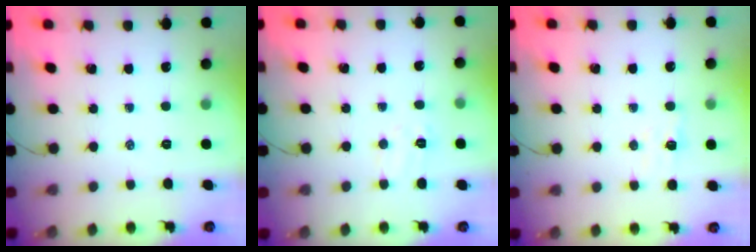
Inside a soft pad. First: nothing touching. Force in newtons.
{"total": 5.0, "press": 4.9, "slide": 1.1}
{"total": 5.3, "press": 5.1, "slide": 1.1}